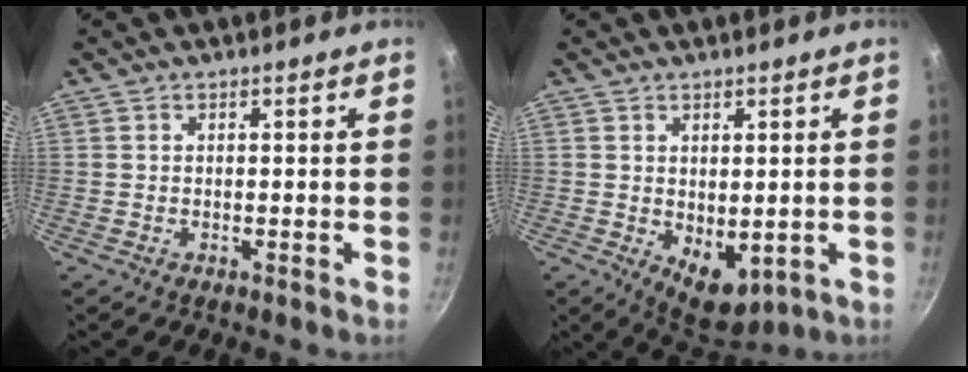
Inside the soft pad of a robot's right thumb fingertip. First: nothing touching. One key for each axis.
{"total": 6.8, "fx": -0.2, "fy": 4.2, "fz": 5.3, "tx": -0.054, "ty": -0.015, "tz": 0.013}